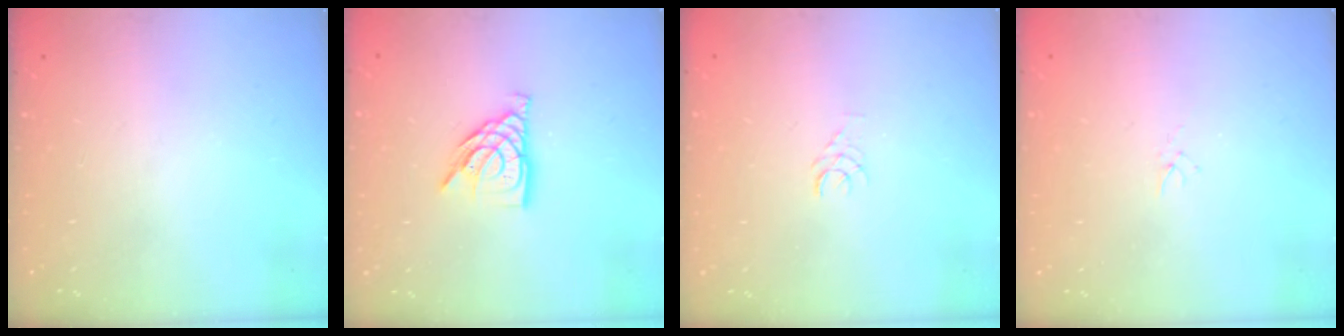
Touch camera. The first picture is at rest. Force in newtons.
{"total": 9.1, "press": 9.1, "slide": 0.8}
{"total": 3.5, "press": 3.5, "slide": 0.3}
{"total": 1.0, "press": 1.0, "slide": 0.3}